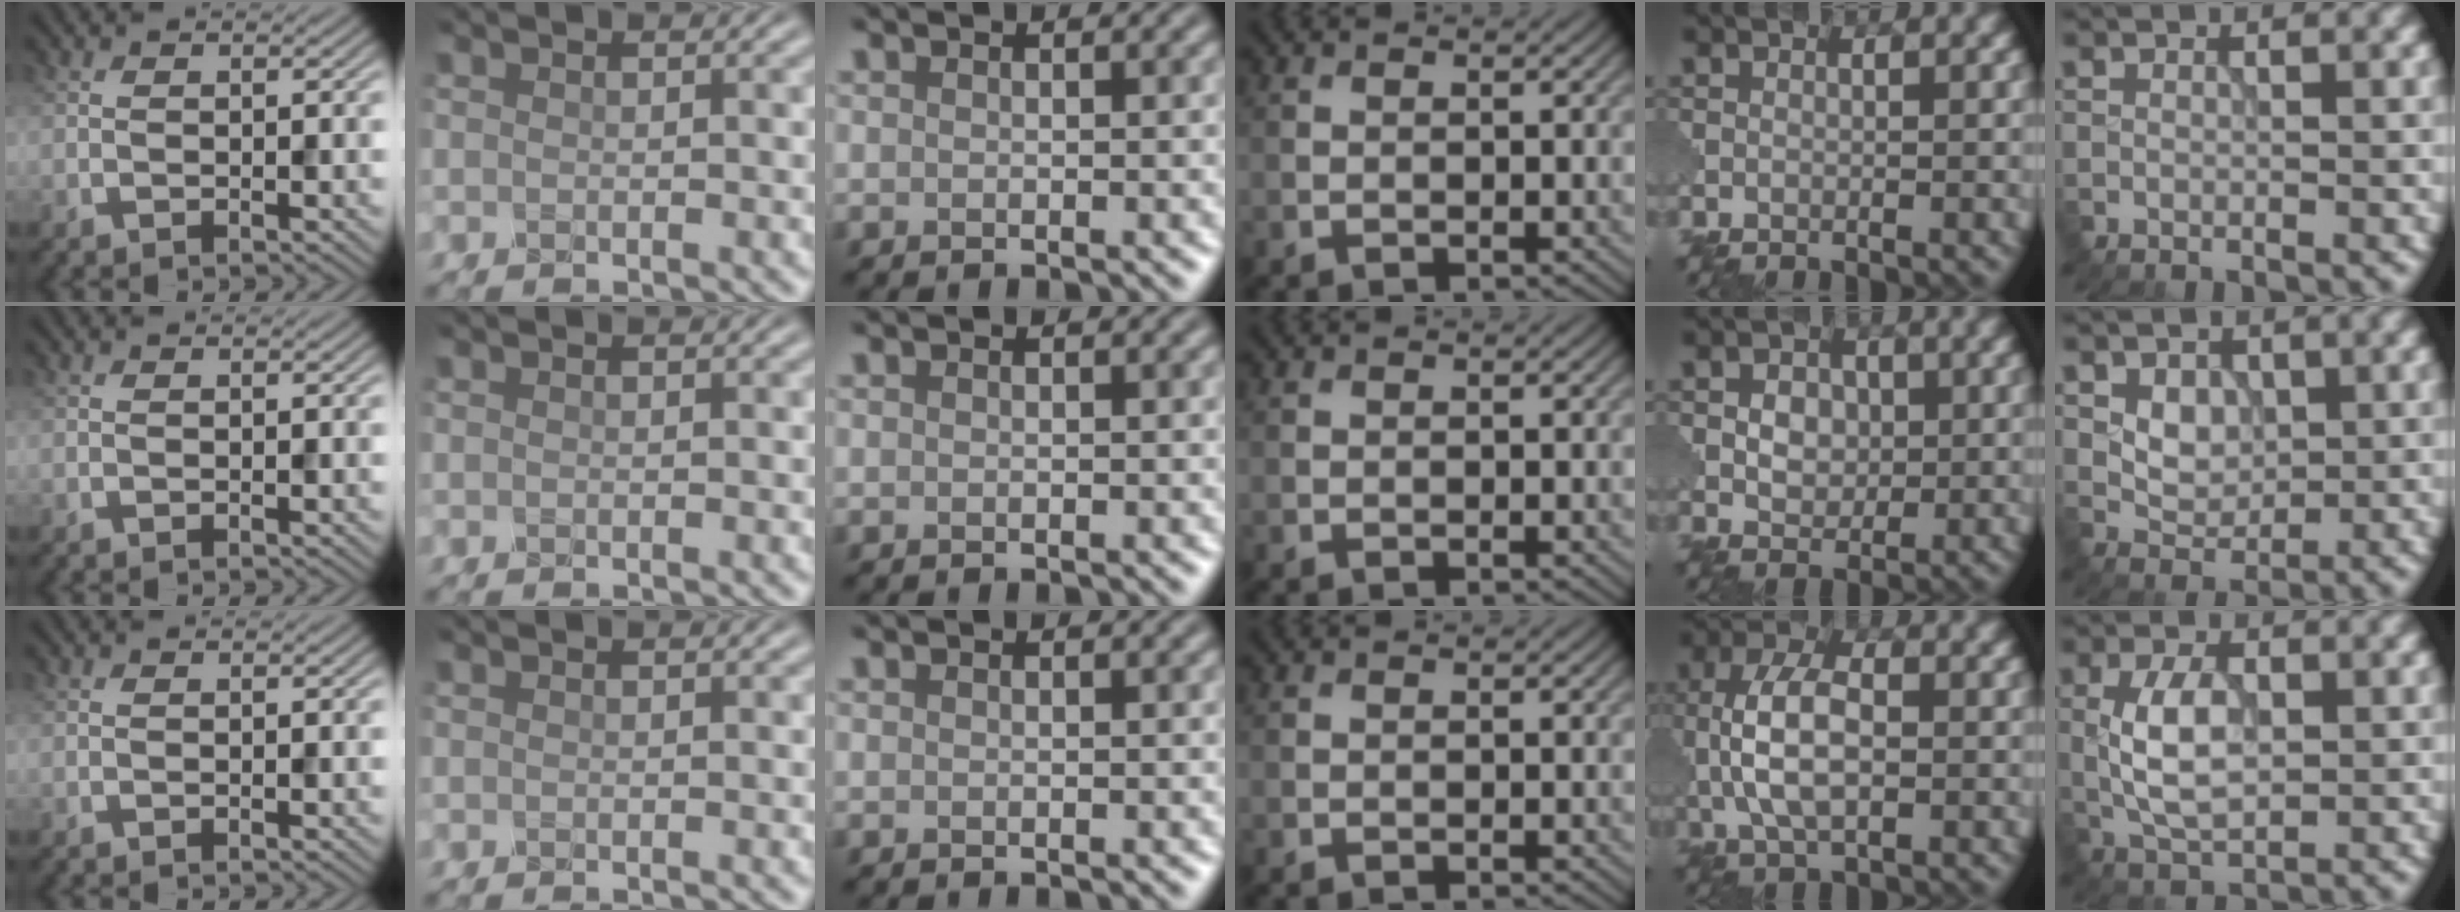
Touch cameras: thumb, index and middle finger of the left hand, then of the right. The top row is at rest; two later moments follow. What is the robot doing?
{"motion": "close", "object": "eyeshadow palette"}